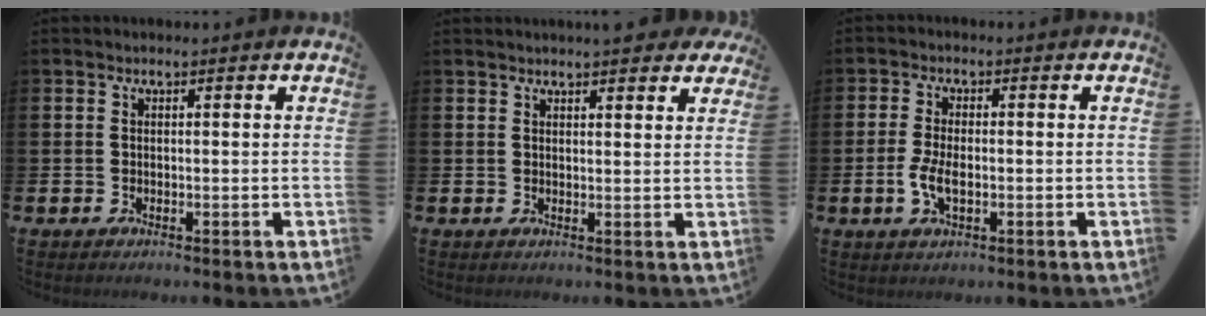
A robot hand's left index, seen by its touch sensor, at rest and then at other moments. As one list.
[{"total": 2.4, "force": [2.4, 0.3, 0.3], "torque": [-0.002, -0.012, 0.042]}, {"total": 3.9, "force": [-0.7, 1.8, 3.3], "torque": [-0.065, 0.002, -0.014]}]